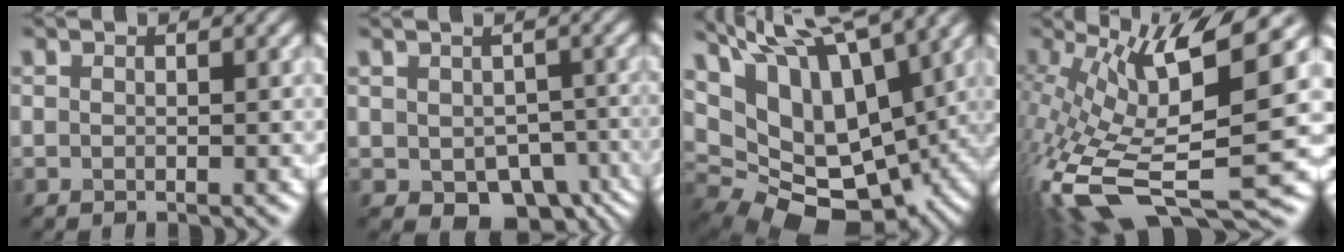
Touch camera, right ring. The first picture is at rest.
{"total": 6.4, "force": [-2.4, 4.2, 4.2], "torque": [-0.057, -0.021, -0.021]}
{"total": 17.2, "force": [6.5, 9.6, 12.7], "torque": [-0.222, 0.033, 0.132]}
{"total": 12.8, "force": [-1.2, 4.4, 11.9], "torque": [-0.248, -0.008, -0.004]}